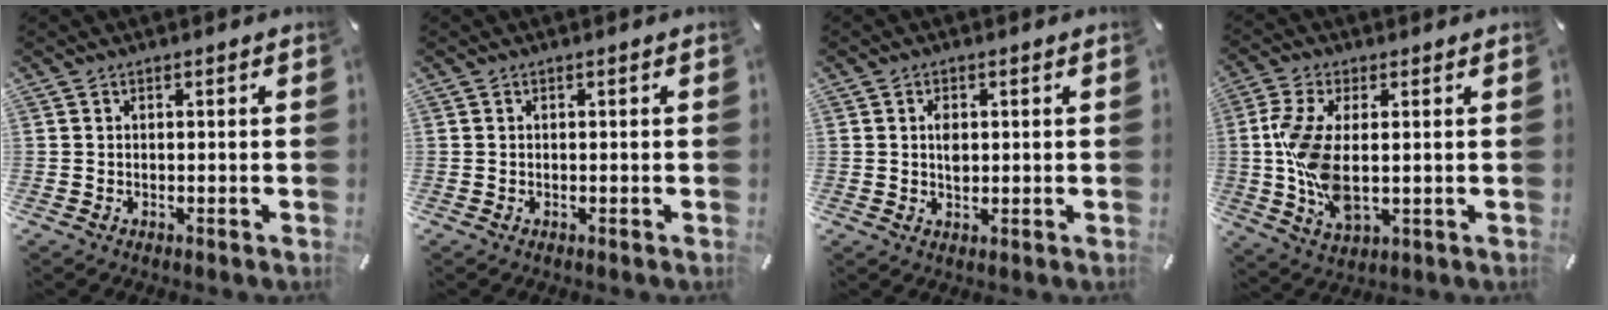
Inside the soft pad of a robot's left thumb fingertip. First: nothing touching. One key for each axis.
{"total": 0.0}
{"total": 2.9, "fx": 0.4, "fy": 2.0, "fz": 2.0, "tx": -0.035, "ty": 0.003, "tz": 0.003}
{"total": 12.2, "fx": 0.2, "fy": 6.0, "fz": 10.7, "tx": -0.238, "ty": -0.013, "tz": 0.006}